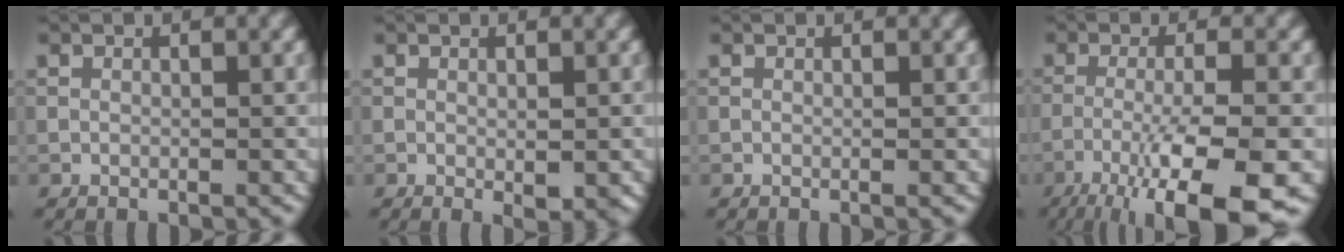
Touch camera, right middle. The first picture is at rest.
{"total": 1.7, "force": [-0.3, 0.7, 1.5], "torque": [-0.019, -0.007, 0.001]}
{"total": 0.0}
{"total": 10.5, "force": [-6.0, 2.2, 8.3], "torque": [-0.137, -0.006, -0.102]}